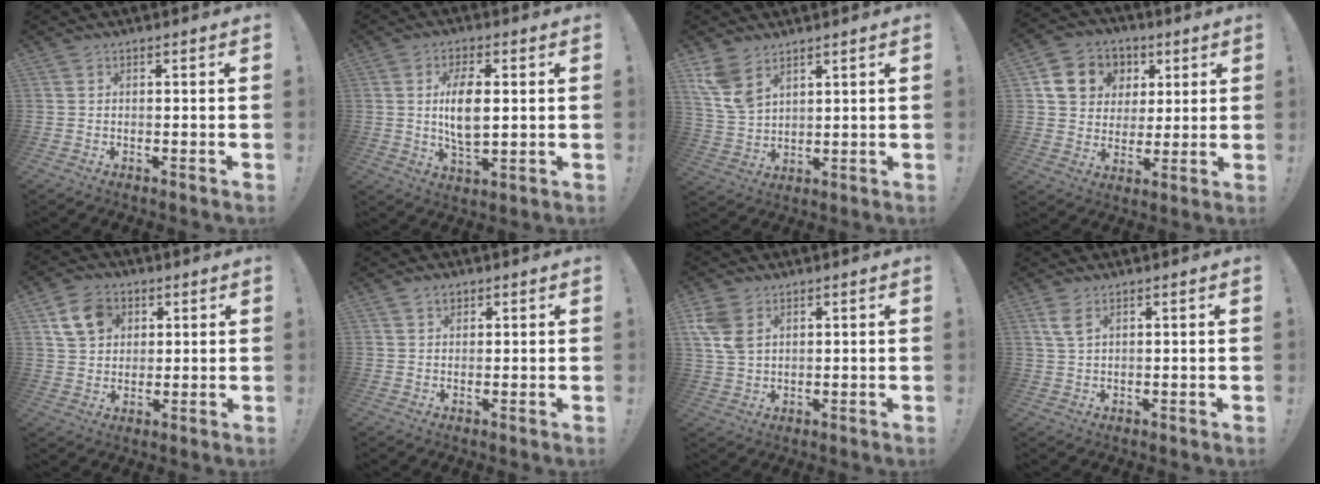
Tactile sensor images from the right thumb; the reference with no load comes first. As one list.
[{"total": 9.6, "force": [1.3, 4.8, 8.3], "torque": [-0.155, -0.009, 0.016]}, {"total": 8.4, "force": [5.7, 4.7, 4.1], "torque": [-0.093, -0.022, 0.114]}, {"total": 12.7, "force": [4.2, 11.0, 4.8], "torque": [-0.069, -0.011, 0.091]}, {"total": 10.3, "force": [4.5, 8.1, 4.5], "torque": [-0.068, -0.011, 0.091]}, {"total": 2.2, "force": [1.4, 1.5, 0.7], "torque": [-0.003, -0.005, 0.024]}, {"total": 7.9, "force": [3.5, 5.2, 4.9], "torque": [-0.104, -0.004, 0.070]}, {"total": 4.3, "force": [2.4, 2.0, 3.0], "torque": [-0.048, -0.012, 0.043]}]